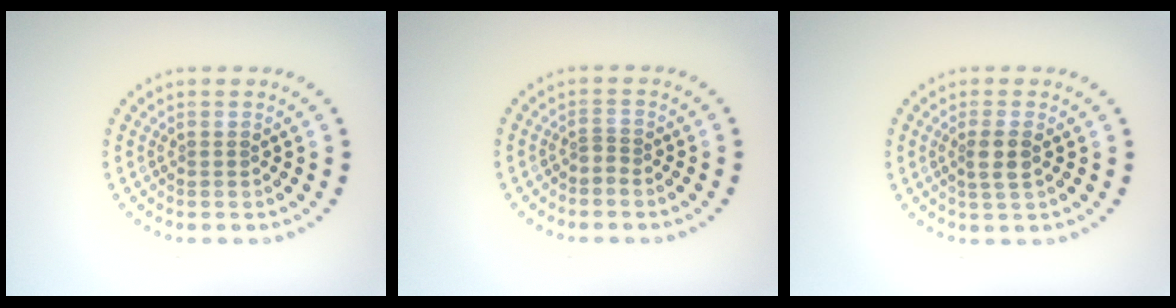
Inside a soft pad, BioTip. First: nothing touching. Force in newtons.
{"total": 0.8, "press": 0.4, "slide": 0.7}
{"total": 2.1, "press": 1.9, "slide": 0.8}